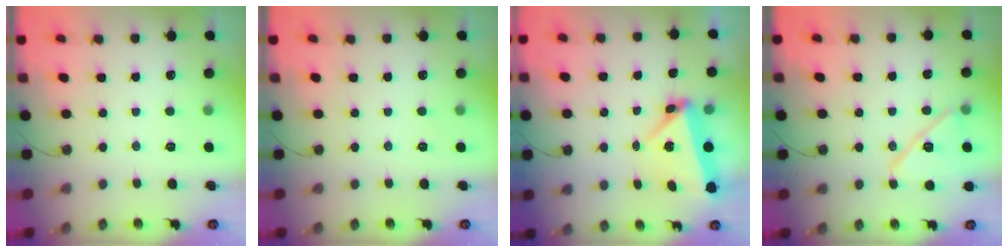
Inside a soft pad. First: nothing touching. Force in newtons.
{"total": 0.0}
{"total": 6.1, "press": 4.5, "slide": 4.0}
{"total": 13.2, "press": 13.2, "slide": 0.8}